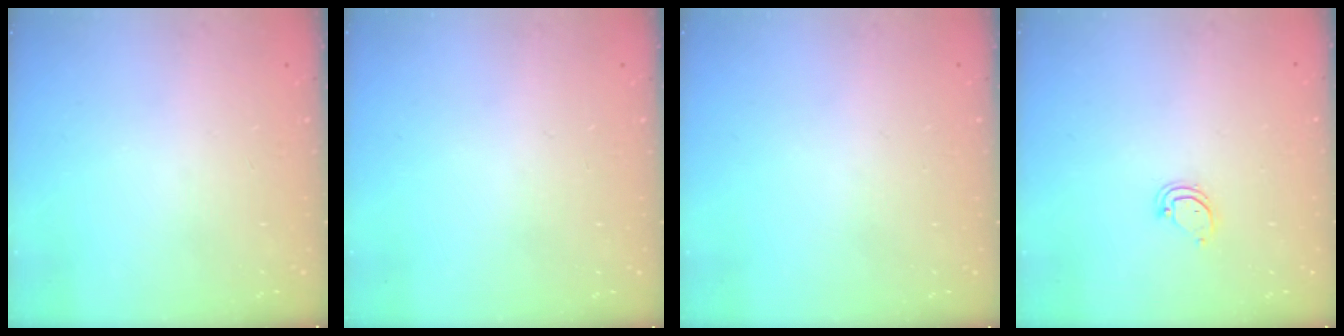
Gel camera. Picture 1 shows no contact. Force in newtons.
{"total": 0.0}
{"total": 0.0}
{"total": 3.6, "press": 3.6, "slide": 0.2}